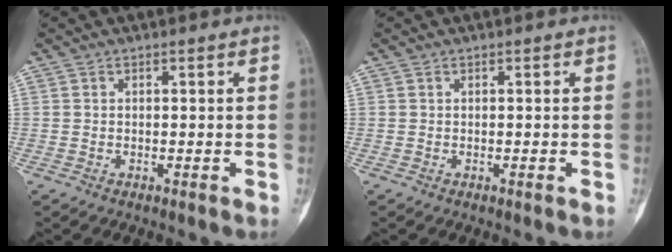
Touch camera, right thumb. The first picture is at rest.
{"total": 0.0}